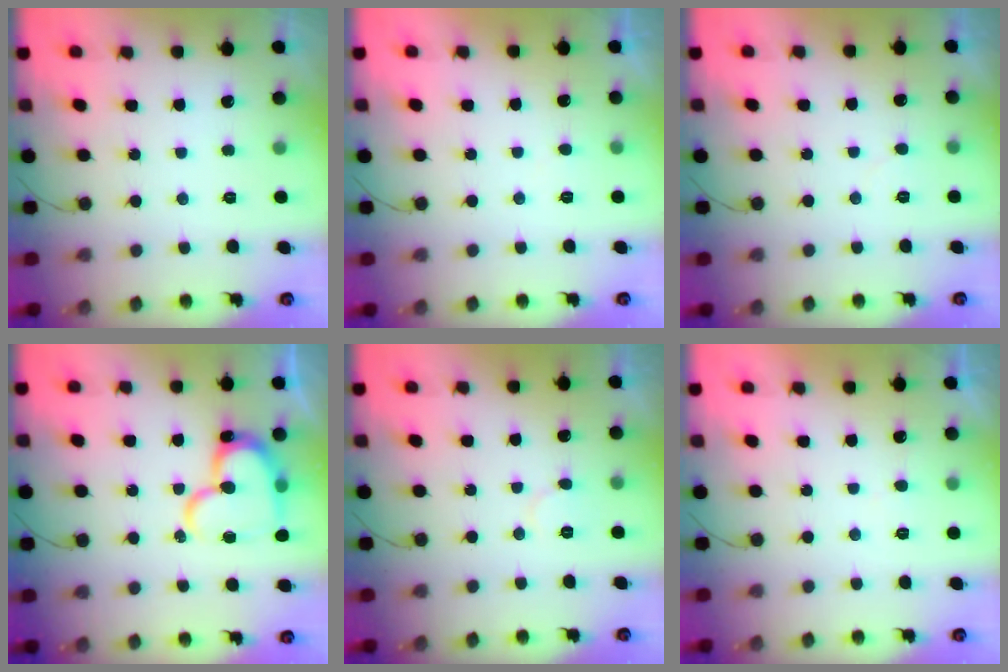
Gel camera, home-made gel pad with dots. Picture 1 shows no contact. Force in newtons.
{"total": 2.3, "press": 2.3, "slide": 0.1}
{"total": 3.8, "press": 3.8, "slide": 0.2}
{"total": 18.2, "press": 18.2, "slide": 1.5}
{"total": 3.9, "press": 3.8, "slide": 0.5}
{"total": 4.1, "press": 4.1, "slide": 0.3}